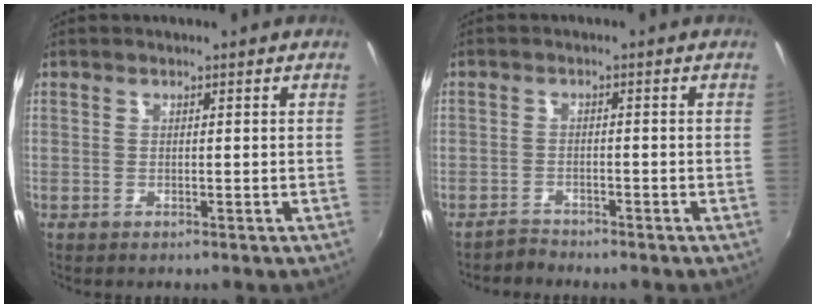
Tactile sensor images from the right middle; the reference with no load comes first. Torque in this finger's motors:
{"motor_torque": [0.39, -0.47, 0.09, 0.04]}